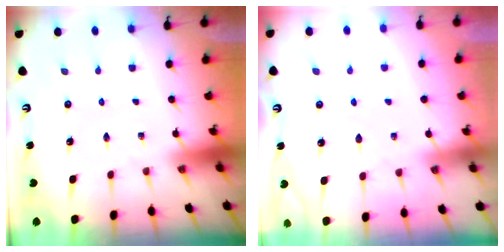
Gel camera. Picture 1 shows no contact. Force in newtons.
{"total": 5.2, "press": 5.1, "slide": 0.7}